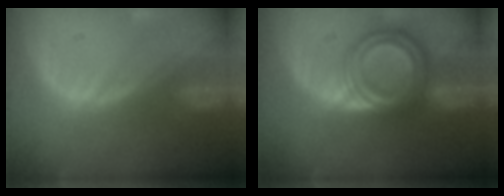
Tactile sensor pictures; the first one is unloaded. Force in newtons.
{"total": 8.1, "press": 8.1, "slide": 0.5}